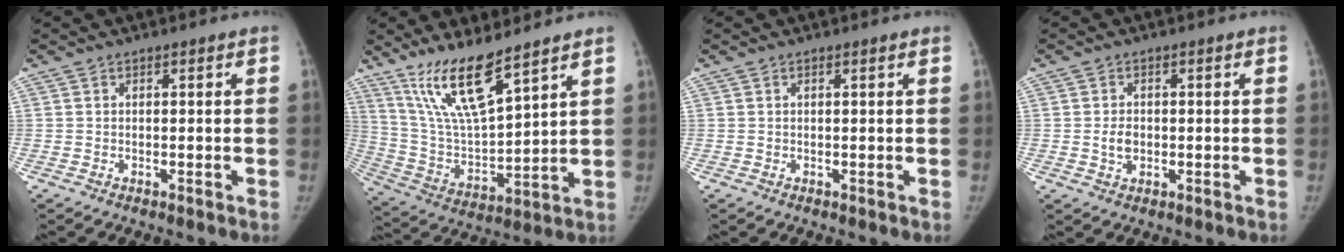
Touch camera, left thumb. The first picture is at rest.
{"total": 14.7, "force": [10.5, 2.8, 9.9], "torque": [-0.175, -0.063, 0.218]}
{"total": 0.5, "force": [0.3, -0.1, 0.4], "torque": [-0.015, 0.000, 0.009]}
{"total": 2.6, "force": [-0.1, 1.8, 1.8], "torque": [-0.027, 0.000, 0.000]}